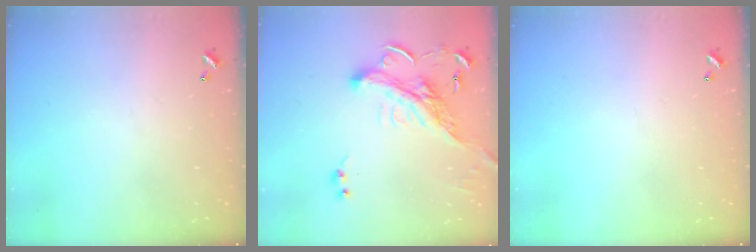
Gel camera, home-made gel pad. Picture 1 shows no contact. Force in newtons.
{"total": 3.9, "press": 3.7, "slide": 1.3}
{"total": 0.0}